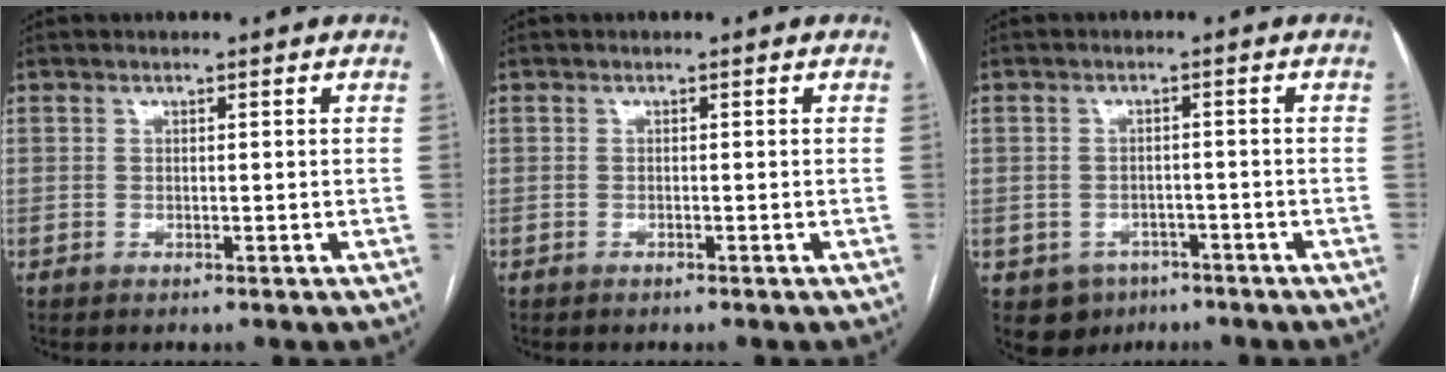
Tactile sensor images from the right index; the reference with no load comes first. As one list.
[{"total": 0.0}, {"total": 4.8, "force": [-2.6, 3.9, 0.8], "torque": [-0.008, 0.007, -0.033]}]